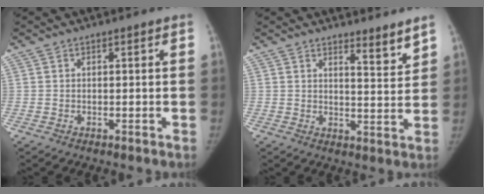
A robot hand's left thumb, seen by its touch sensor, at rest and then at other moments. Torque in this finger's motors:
{"motor_torque": [-0.04, -0.04, 0.42, -0.21, 0.00]}